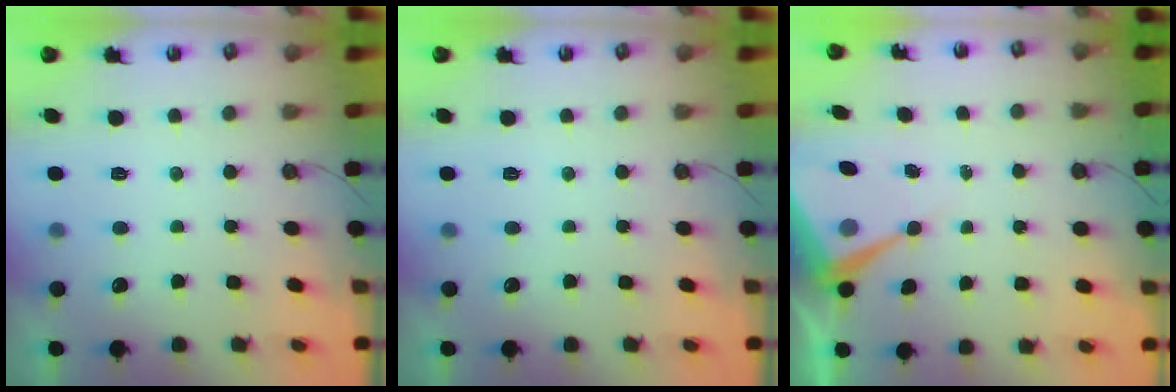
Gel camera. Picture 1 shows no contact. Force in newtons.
{"total": 0.0}
{"total": 8.9, "press": 8.9, "slide": 0.5}